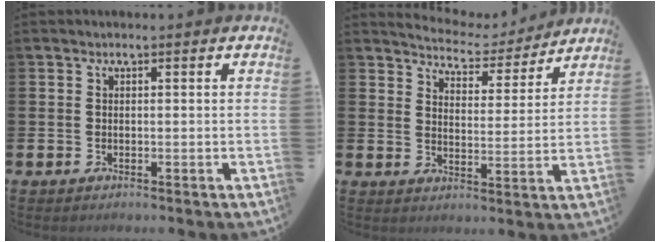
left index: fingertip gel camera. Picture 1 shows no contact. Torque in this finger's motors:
{"motor_torque": [0.91, -1.15, 0.08, -0.01]}